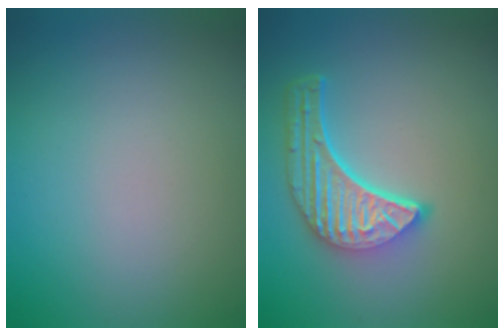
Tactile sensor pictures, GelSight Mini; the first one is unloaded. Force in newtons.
{"total": 5.8, "press": 4.3, "slide": 3.8}